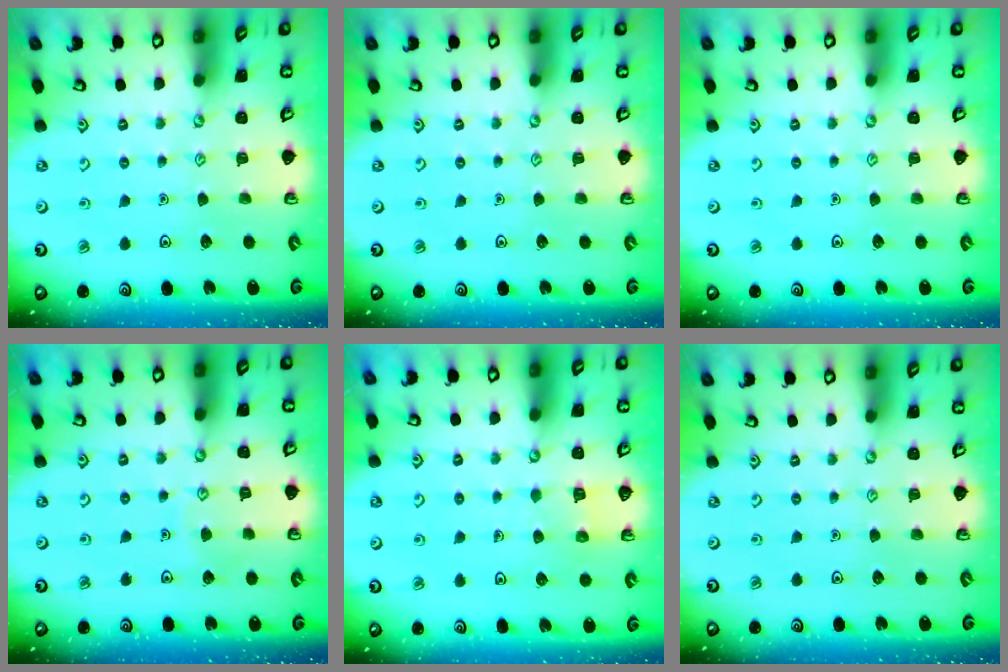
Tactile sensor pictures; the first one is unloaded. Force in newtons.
{"total": 0.0}
{"total": 0.0}
{"total": 5.1, "press": 5.1, "slide": 0.6}
{"total": 4.1, "press": 4.1, "slide": 0.3}
{"total": 0.0}